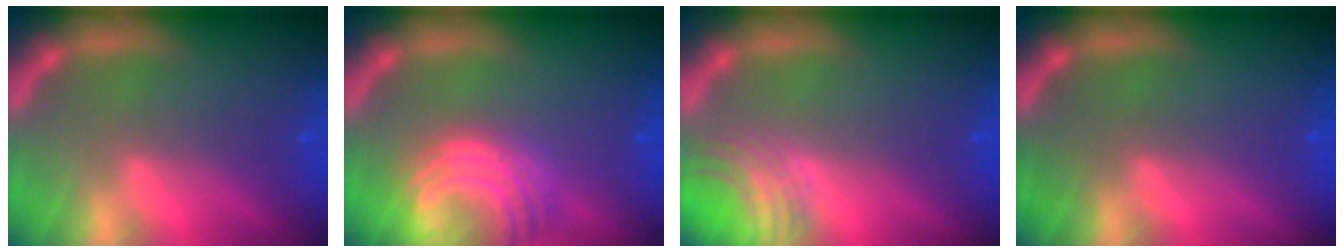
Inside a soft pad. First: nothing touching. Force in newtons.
{"total": 6.5}
{"total": 3.9}
{"total": 0.0}